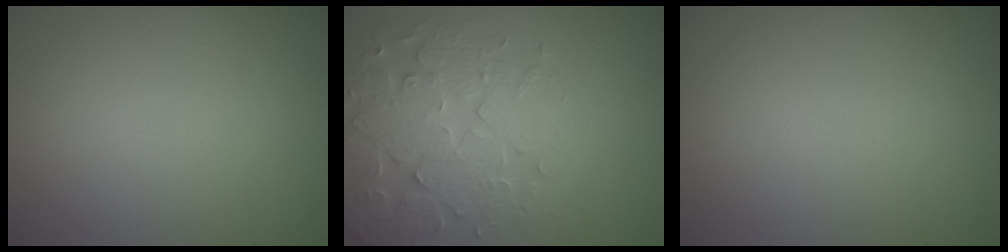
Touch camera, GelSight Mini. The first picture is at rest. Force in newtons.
{"total": 5.1, "press": 5.0, "slide": 1.0}
{"total": 0.0}